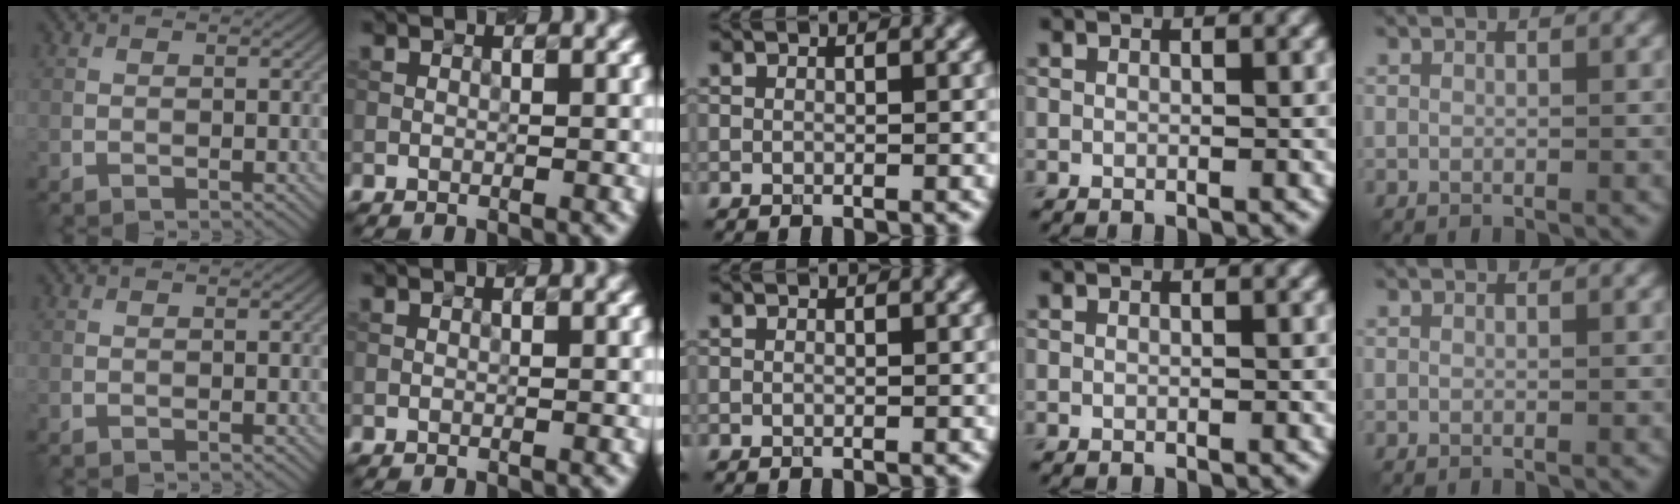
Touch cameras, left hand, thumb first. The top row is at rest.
{}